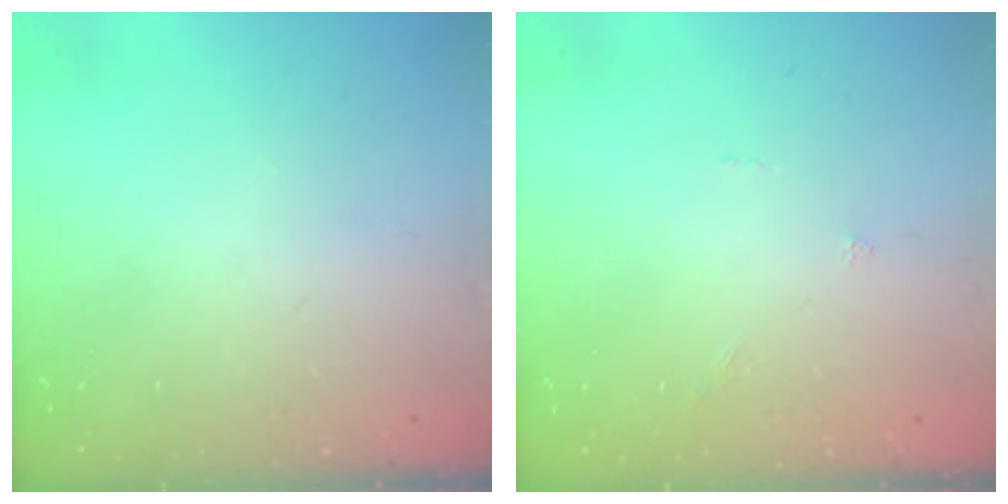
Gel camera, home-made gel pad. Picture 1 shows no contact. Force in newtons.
{"total": 0.0}